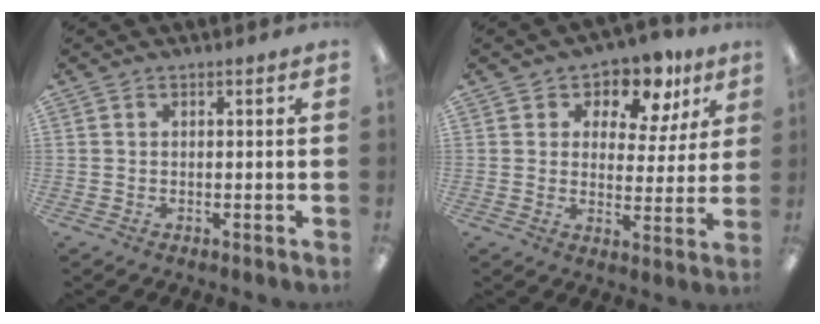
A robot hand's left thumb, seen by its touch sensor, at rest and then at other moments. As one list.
[{"total": 8.8, "force": [6.1, 5.1, 3.8], "torque": [-0.058, -0.039, 0.106]}]